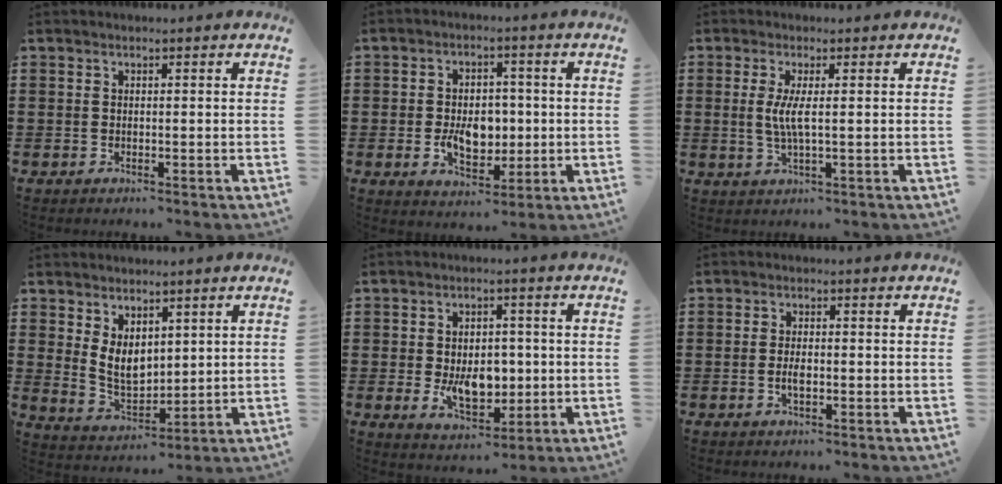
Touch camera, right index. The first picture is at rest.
{"total": 6.9, "force": [-0.9, 4.6, 5.0], "torque": [-0.092, -0.001, -0.023]}
{"total": 3.8, "force": [0.3, 0.3, 3.8], "torque": [-0.086, -0.011, -0.001]}
{"total": 6.2, "force": [2.2, 4.0, 4.1], "torque": [-0.088, -0.002, 0.041]}
{"total": 7.6, "force": [-0.8, 5.0, 5.6], "torque": [-0.093, -0.001, -0.019]}
{"total": 2.5, "force": [-0.6, 1.0, 2.2], "torque": [-0.048, -0.001, -0.013]}